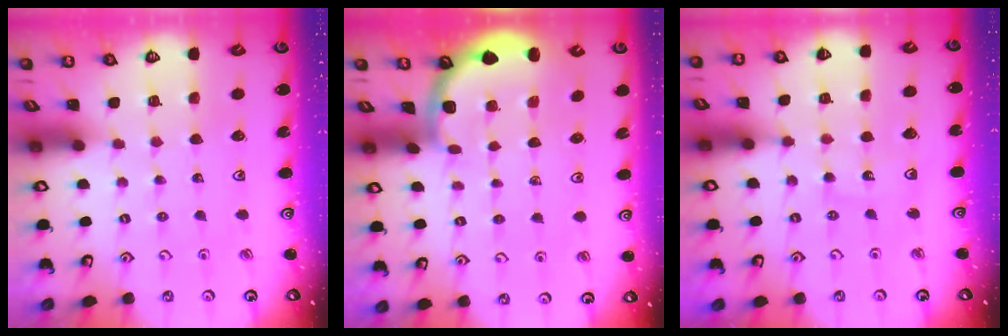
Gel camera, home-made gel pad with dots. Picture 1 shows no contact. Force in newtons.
{"total": 1.9, "press": 1.9, "slide": 0.0}
{"total": 8.2, "press": 7.7, "slide": 2.6}